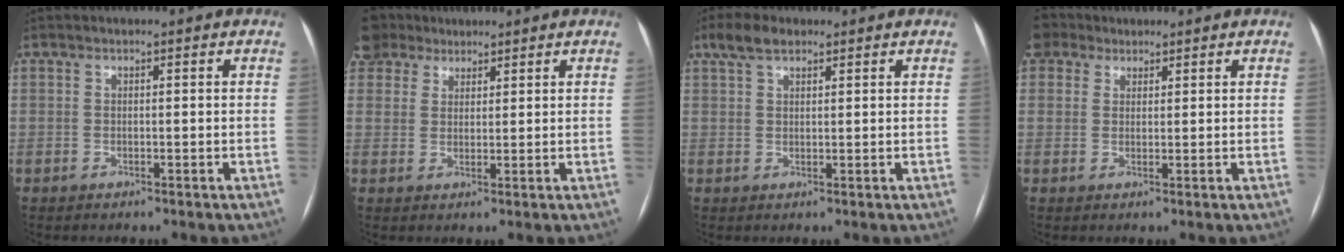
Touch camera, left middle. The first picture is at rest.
{"total": 3.7, "force": [3.3, 1.7, -0.6], "torque": [0.014, 0.009, 0.068]}
{"total": 4.2, "force": [2.9, 1.8, 2.4], "torque": [-0.058, 0.021, 0.058]}
{"total": 1.9, "force": [1.6, -0.1, -1.0], "torque": [0.019, 0.007, 0.034]}